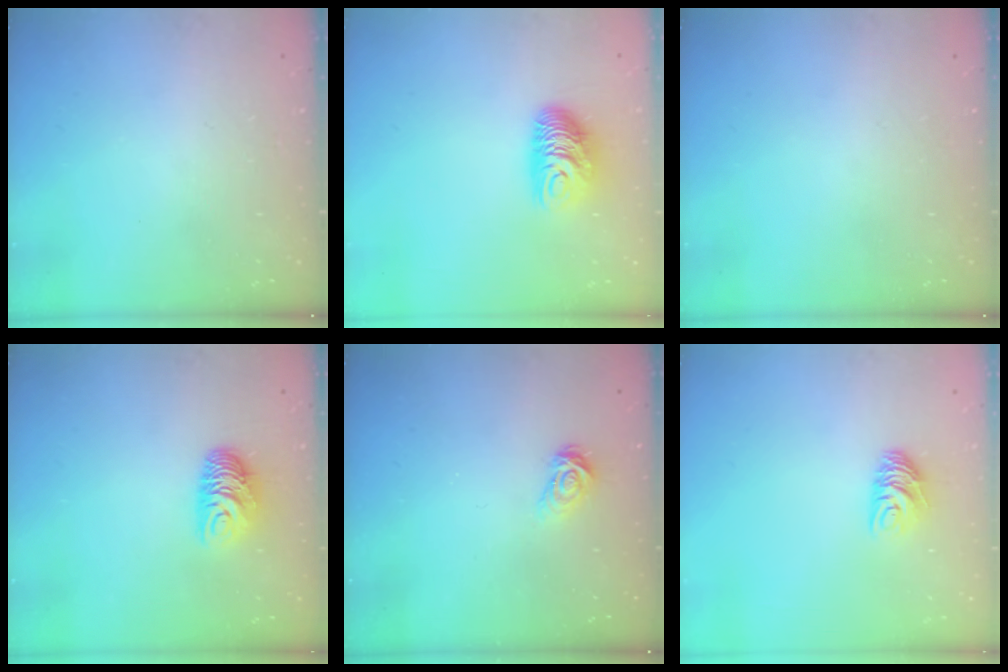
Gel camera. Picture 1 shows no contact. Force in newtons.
{"total": 9.8, "press": 9.8, "slide": 0.9}
{"total": 0.0}
{"total": 8.5, "press": 8.5, "slide": 0.3}
{"total": 3.9, "press": 3.9, "slide": 0.4}
{"total": 7.3, "press": 7.3, "slide": 0.4}